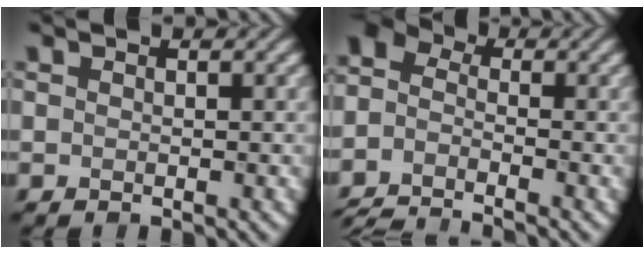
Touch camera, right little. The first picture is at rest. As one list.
[{"total": 5.2, "force": [-4.0, 2.1, 2.7], "torque": [-0.058, -0.013, -0.084]}]